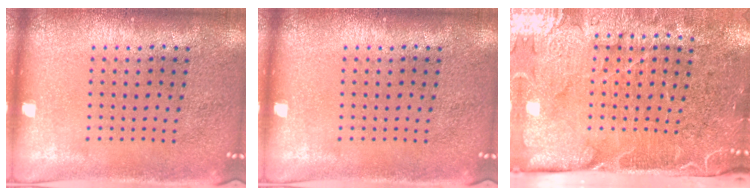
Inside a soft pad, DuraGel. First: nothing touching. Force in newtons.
{"total": 0.0}
{"total": 4.8, "press": 4.0, "slide": 2.7}